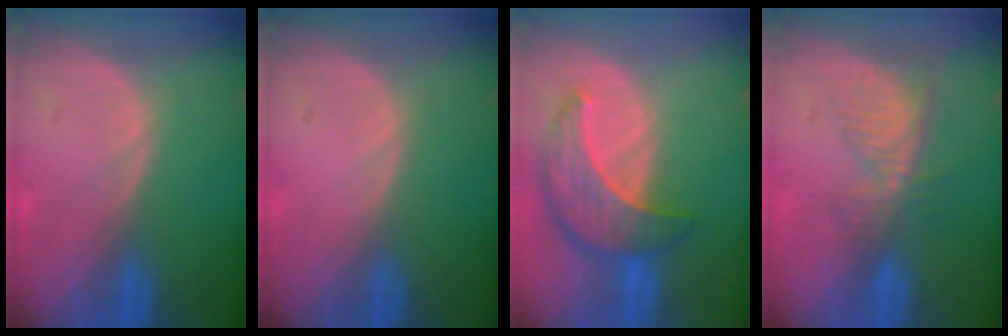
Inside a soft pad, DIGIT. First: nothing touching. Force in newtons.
{"total": 0.0}
{"total": 8.6, "press": 7.8, "slide": 3.8}
{"total": 5.6, "press": 5.1, "slide": 2.4}